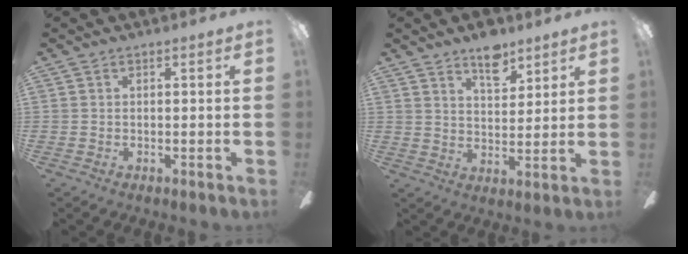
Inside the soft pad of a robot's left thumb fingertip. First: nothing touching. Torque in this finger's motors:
{"motor_torque": [0.83, 0.22, 0.63, -0.66, 0.02]}